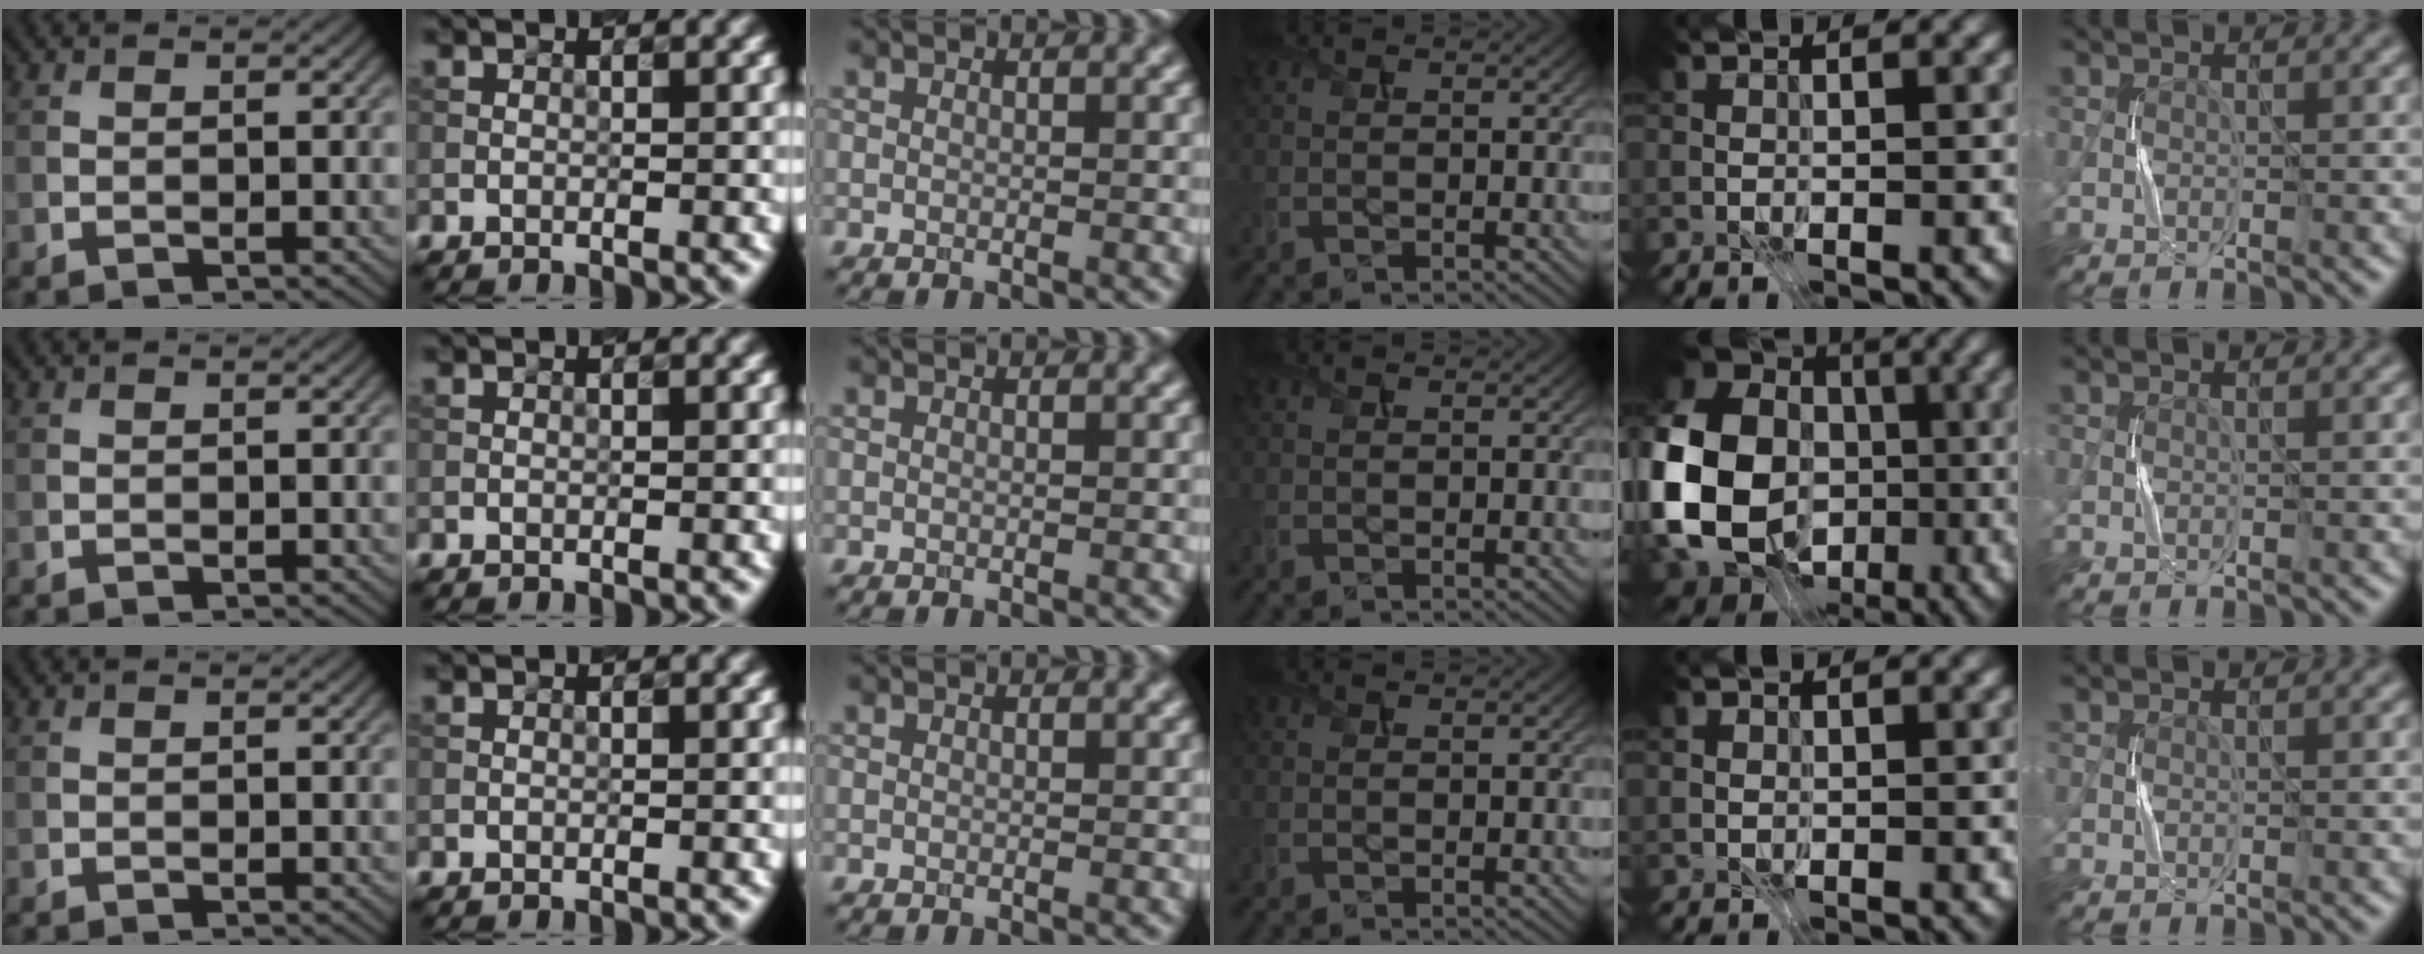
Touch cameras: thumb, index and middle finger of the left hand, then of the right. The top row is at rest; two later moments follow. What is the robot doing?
{"motion": "press", "object": "sticker"}